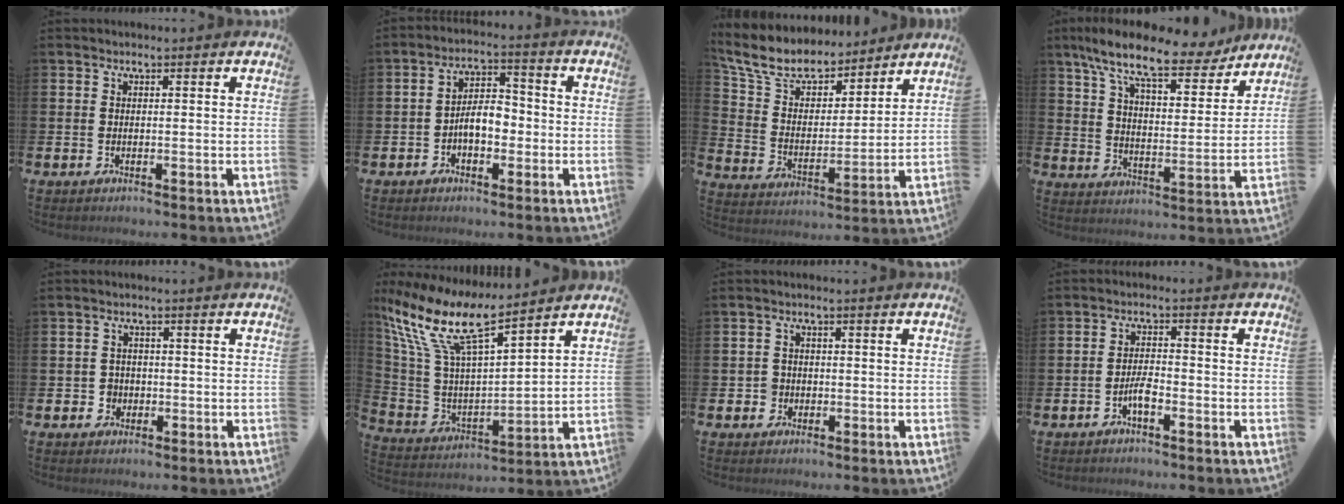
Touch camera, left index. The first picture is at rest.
{"total": 4.5, "force": [-1.5, 2.7, 3.3], "torque": [-0.061, 0.010, -0.031]}
{"total": 9.4, "force": [8.3, 3.6, 2.4], "torque": [-0.098, -0.051, 0.152]}
{"total": 11.0, "force": [9.2, 2.5, 5.5], "torque": [-0.132, -0.046, 0.157]}
{"total": 2.0, "force": [-0.4, 1.9, 0.2], "torque": [-0.010, 0.007, -0.013]}
{"total": 11.5, "force": [9.2, 2.6, 6.3], "torque": [-0.165, -0.054, 0.160]}
{"total": 1.9, "force": [-0.6, 1.8, 0.0], "torque": [-0.008, 0.006, -0.016]}
{"total": 2.5, "force": [-1.4, 0.6, 1.9], "torque": [-0.043, 0.008, -0.025]}